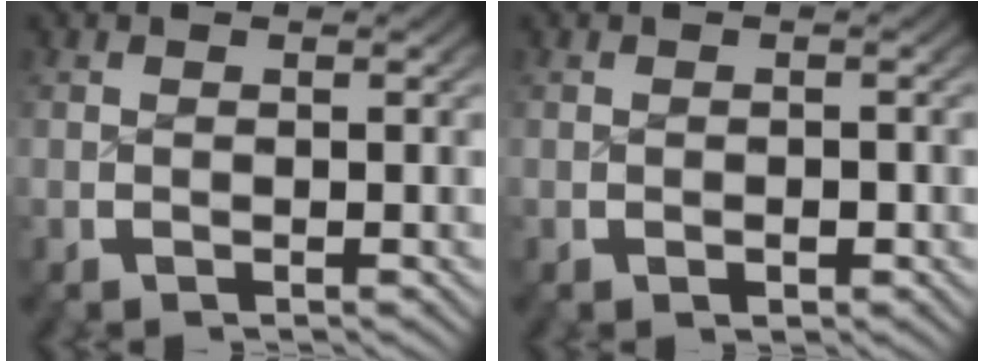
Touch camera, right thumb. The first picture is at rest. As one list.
[{"total": 0.9, "force": [-0.3, 0.6, 0.5], "torque": [-0.005, -0.003, -0.005]}]